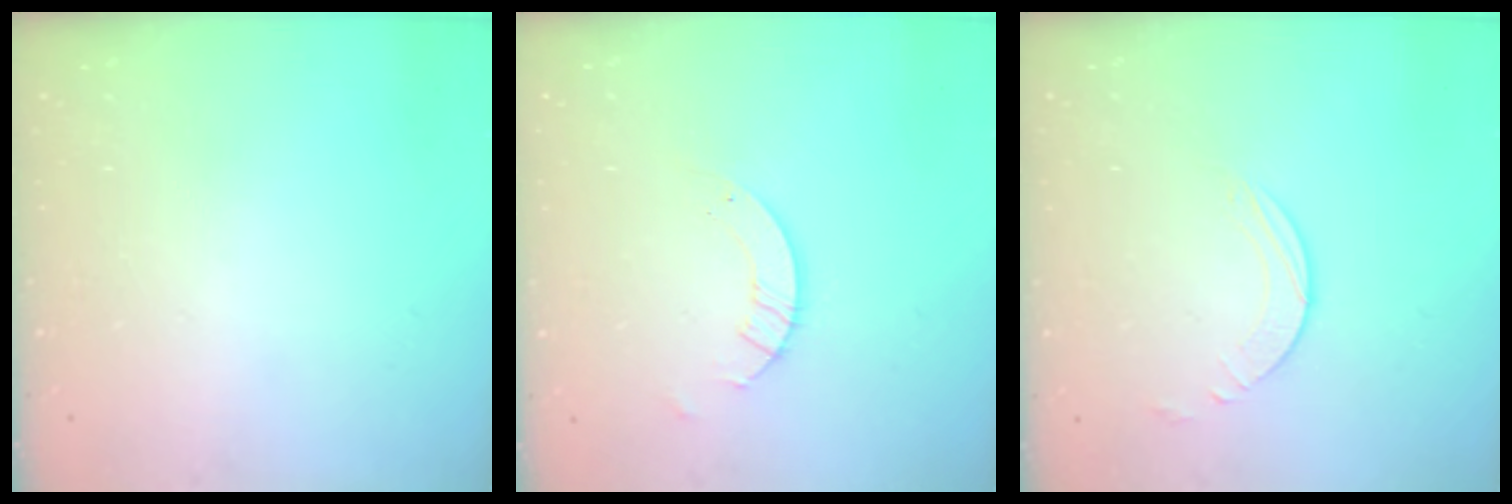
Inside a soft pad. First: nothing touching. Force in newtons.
{"total": 4.0, "press": 4.0, "slide": 0.2}
{"total": 3.2, "press": 3.2, "slide": 0.3}